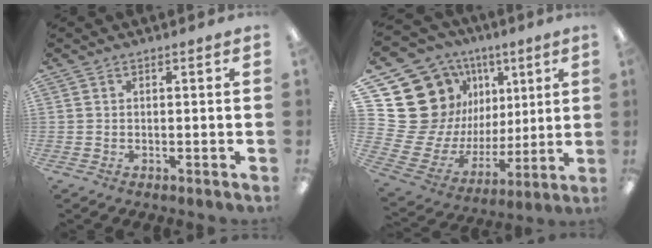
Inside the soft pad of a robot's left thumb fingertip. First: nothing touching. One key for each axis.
{"total": 22.7, "fx": 8.5, "fy": 19.3, "fz": 8.3, "tx": -0.176, "ty": -0.072, "tz": 0.202}